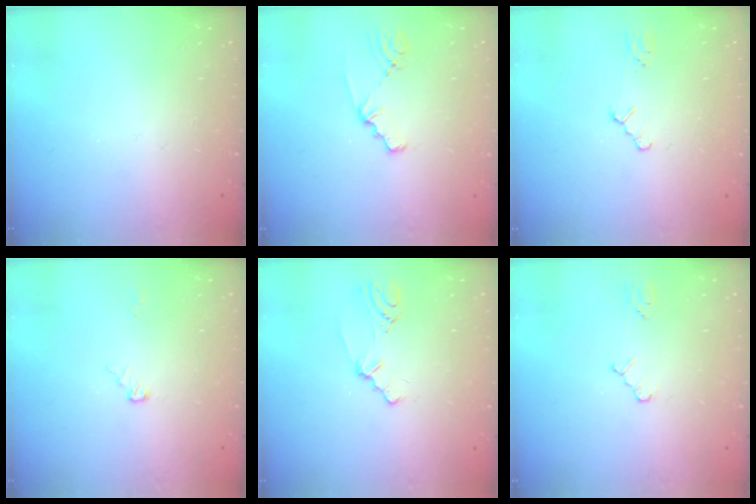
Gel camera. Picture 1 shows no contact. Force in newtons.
{"total": 1.6, "press": 1.6, "slide": 0.1}
{"total": 0.9, "press": 0.8, "slide": 0.2}
{"total": 3.8, "press": 3.8, "slide": 0.4}
{"total": 1.4, "press": 1.4, "slide": 0.4}
{"total": 2.8, "press": 2.8, "slide": 0.4}